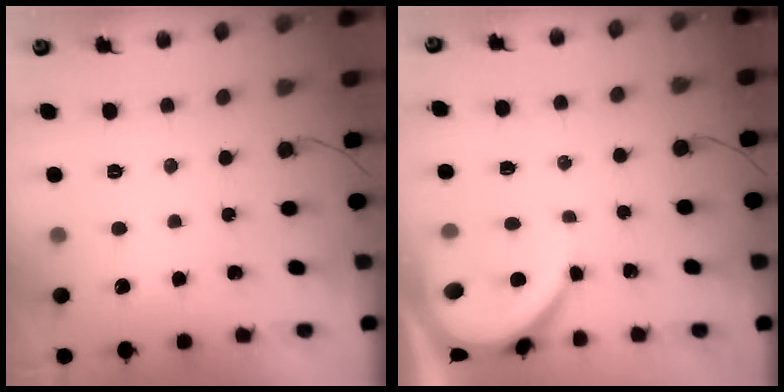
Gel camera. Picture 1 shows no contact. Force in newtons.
{"total": 6.1, "press": 6.1, "slide": 0.4}